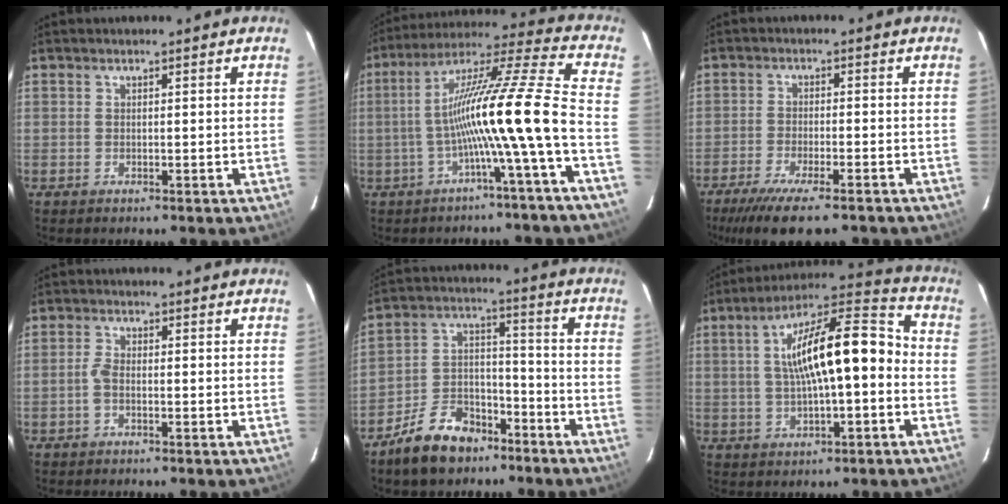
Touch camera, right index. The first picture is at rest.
{"total": 15.8, "force": [-5.0, -2.1, 14.9], "torque": [-0.241, -0.004, -0.093]}
{"total": 12.4, "force": [-9.7, 2.4, 7.3], "torque": [-0.160, -0.042, -0.161]}
{"total": 1.9, "force": [-0.8, 0.8, 1.6], "torque": [-0.041, 0.004, -0.018]}
{"total": 12.3, "force": [-8.7, 6.9, 5.4], "torque": [-0.114, 0.033, -0.138]}
{"total": 16.4, "force": [-0.2, 4.8, 15.7], "torque": [-0.252, 0.032, -0.002]}